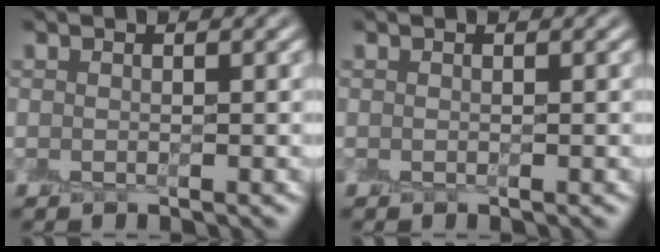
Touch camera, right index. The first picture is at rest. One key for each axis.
{"total": 0.0}